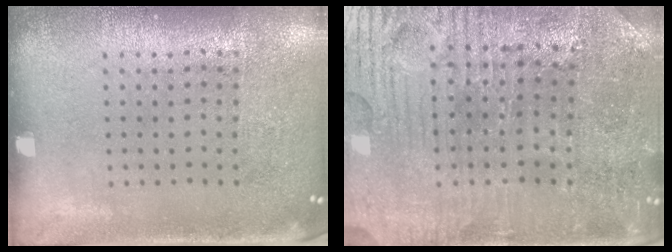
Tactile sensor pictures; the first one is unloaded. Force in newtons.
{"total": 3.6, "press": 3.6, "slide": 0.4}